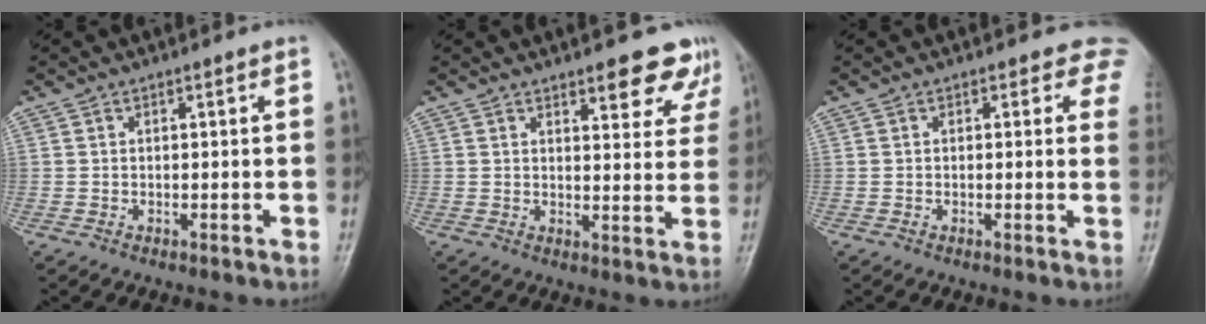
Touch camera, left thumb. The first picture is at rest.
{"total": 11.7, "force": [8.2, 4.2, 7.2], "torque": [-0.045, -0.046, 0.104]}
{"total": 4.2, "force": [2.9, 2.5, 1.7], "torque": [0.017, -0.008, 0.010]}